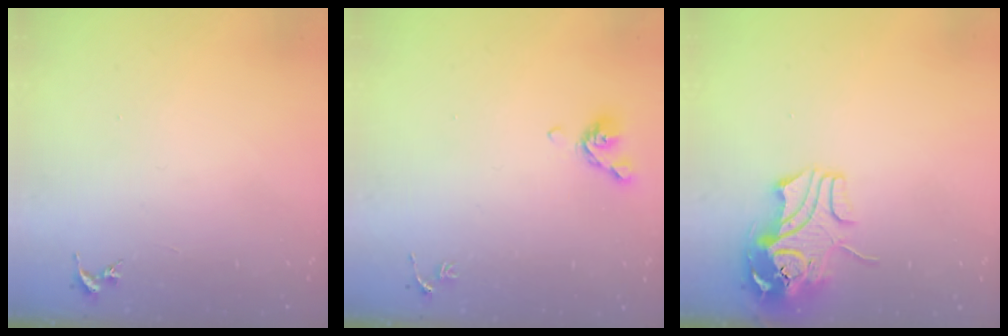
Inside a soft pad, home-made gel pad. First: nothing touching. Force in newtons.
{"total": 6.5, "press": 6.4, "slide": 1.3}
{"total": 10.8, "press": 10.6, "slide": 1.6}